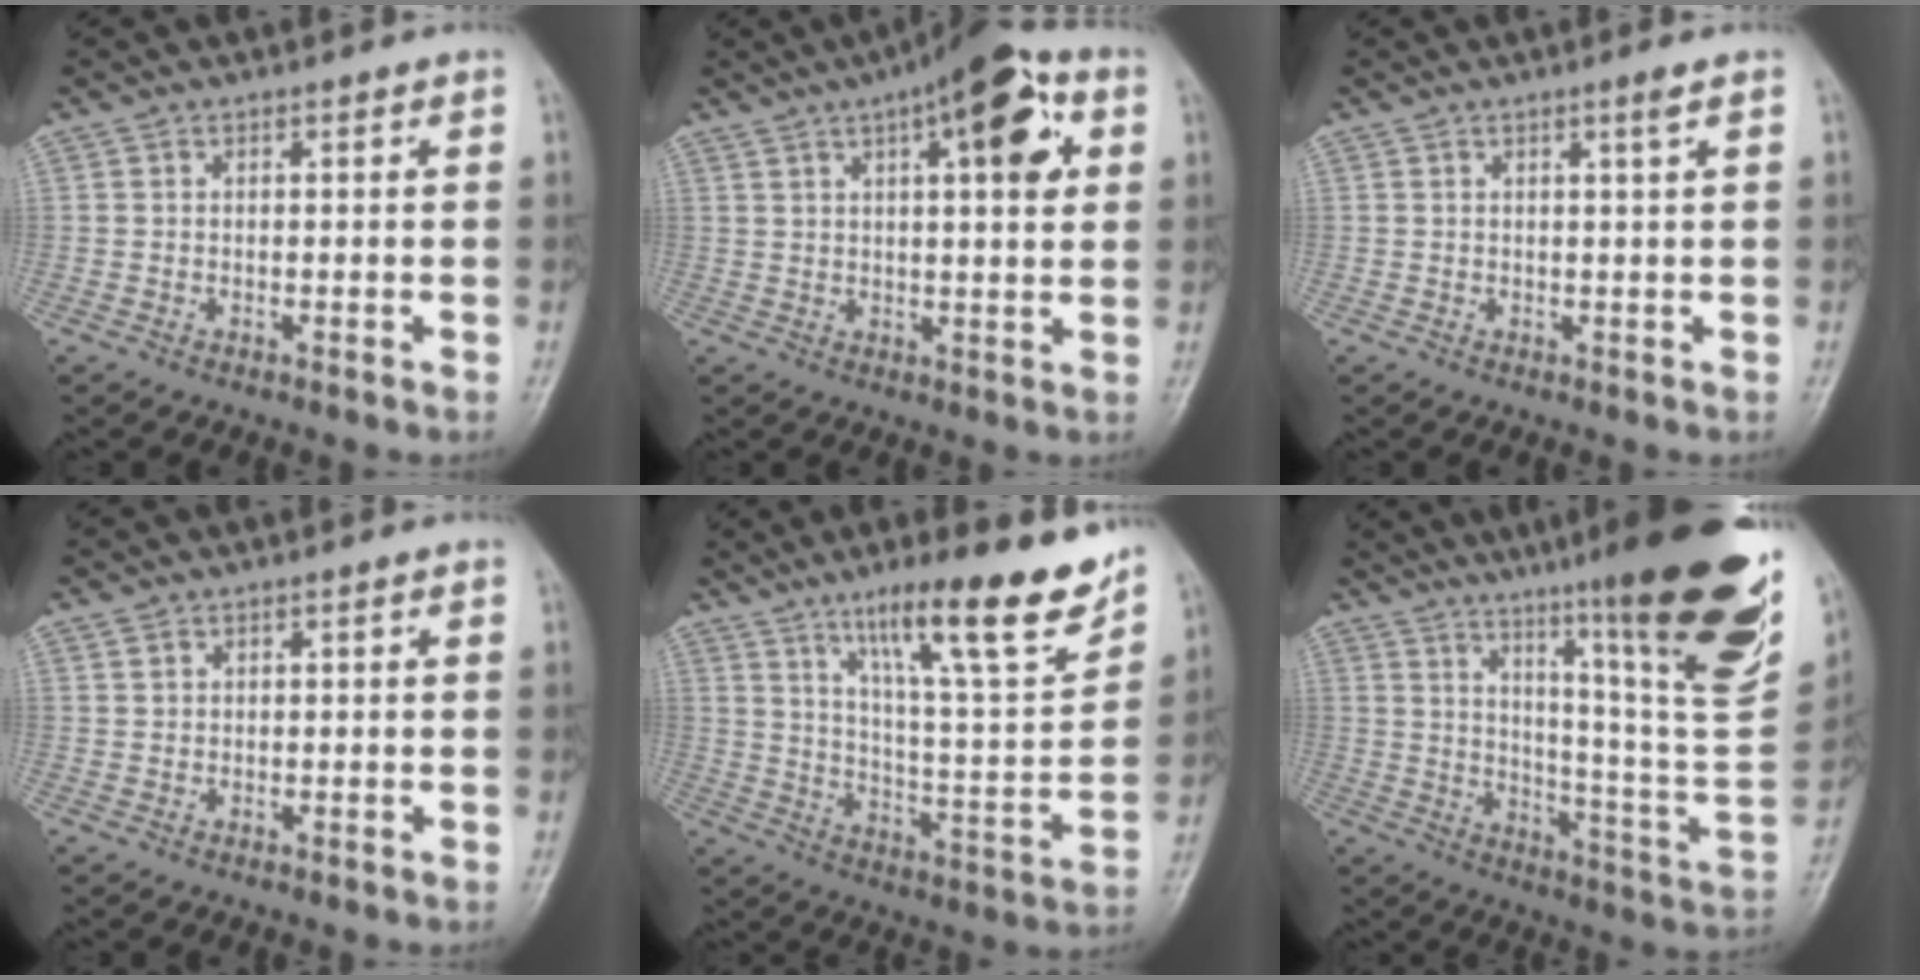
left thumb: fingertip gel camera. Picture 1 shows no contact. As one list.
[{"total": 13.2, "force": [5.3, 4.4, 11.2], "torque": [-0.132, 0.002, 0.067]}, {"total": 1.3, "force": [0.7, -0.5, 1.0], "torque": [-0.021, -0.008, 0.015]}, {"total": 1.0, "force": [0.5, 0.8, 0.3], "torque": [-0.003, 0.005, 0.013]}, {"total": 19.2, "force": [13.0, 3.1, 13.8], "torque": [-0.188, -0.071, 0.209]}, {"total": 29.5, "force": [18.2, 3.1, 23.0], "torque": [-0.294, -0.088, 0.270]}]